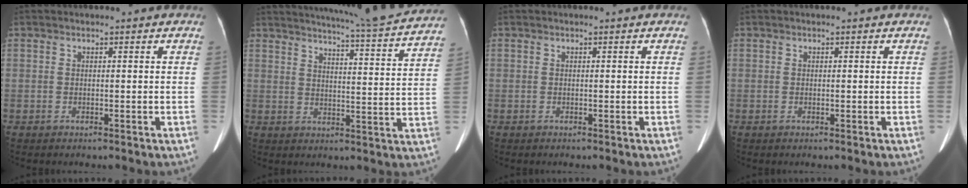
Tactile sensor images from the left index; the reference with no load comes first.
{"total": 18.3, "force": [17.1, -0.9, 6.5], "torque": [-0.110, -0.046, 0.207]}
{"total": 0.0}
{"total": 0.0}